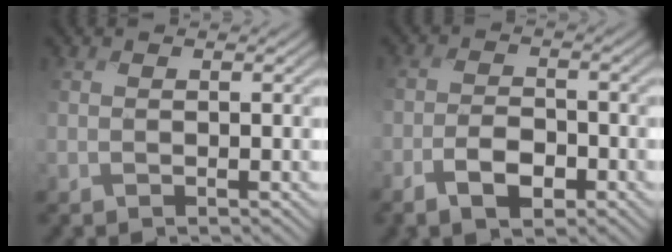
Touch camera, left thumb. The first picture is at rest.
{"total": 4.0, "force": [-2.4, 1.5, 2.8], "torque": [-0.049, 0.003, -0.050]}